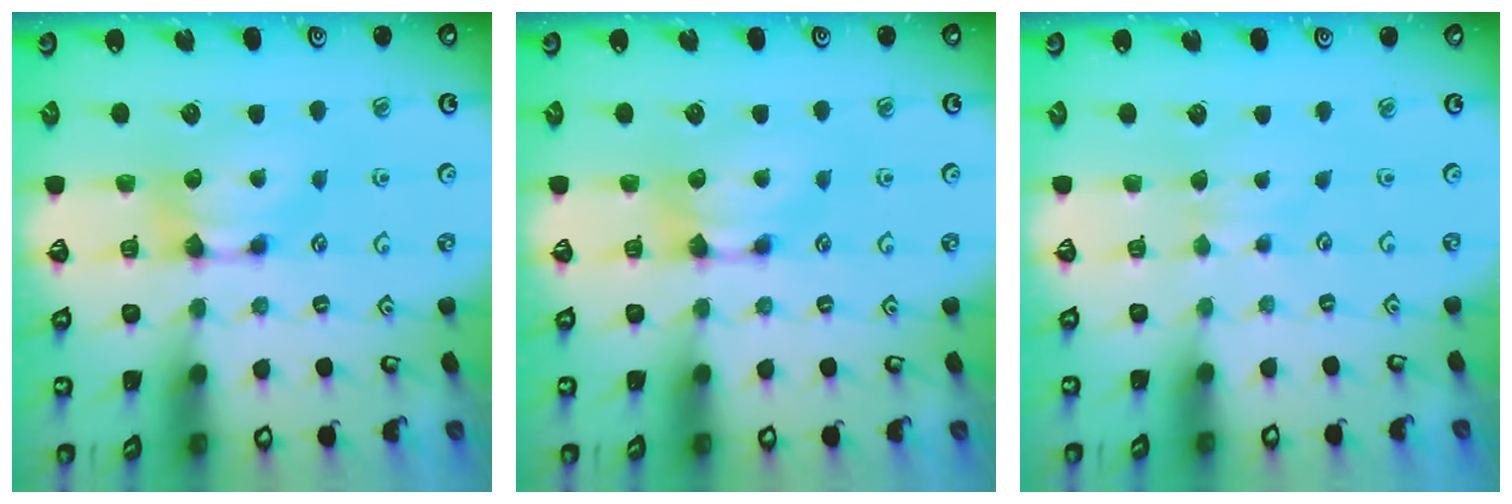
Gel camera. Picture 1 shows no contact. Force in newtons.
{"total": 0.0}
{"total": 2.3, "press": 2.2, "slide": 0.3}